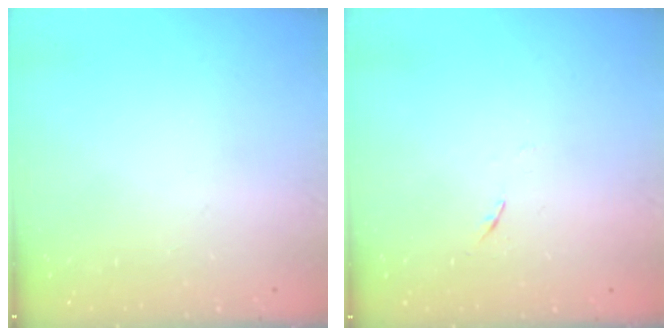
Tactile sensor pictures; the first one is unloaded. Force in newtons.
{"total": 3.5, "press": 3.4, "slide": 0.6}